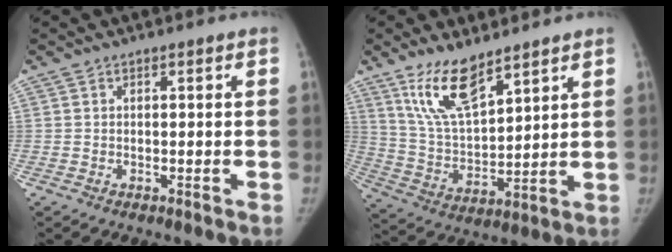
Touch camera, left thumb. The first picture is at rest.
{"total": 12.4, "force": [8.6, 4.3, 7.8], "torque": [-0.128, -0.050, 0.178]}